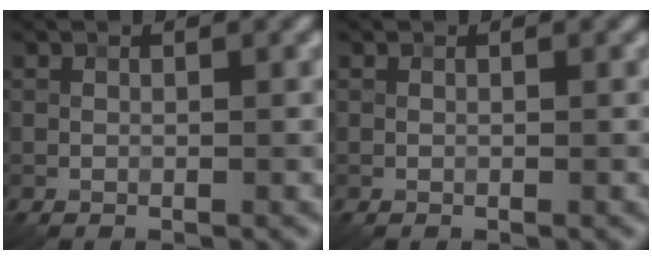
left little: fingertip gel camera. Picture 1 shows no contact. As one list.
[{"total": 0.0}]